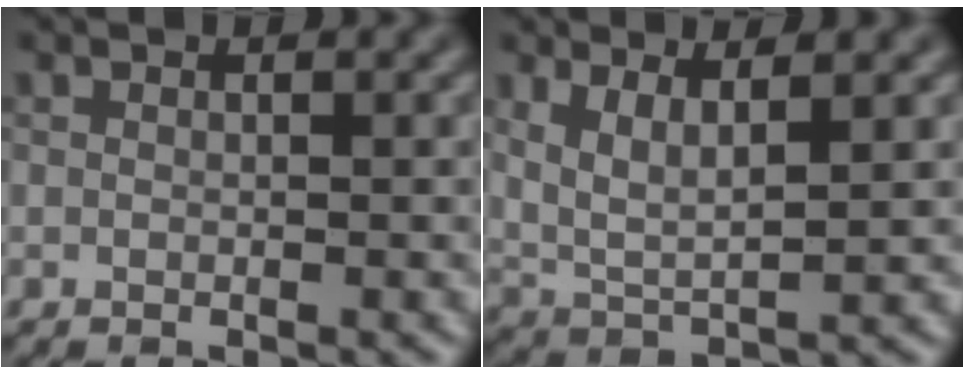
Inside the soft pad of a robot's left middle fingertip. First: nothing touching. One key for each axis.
{"total": 3.9, "fx": 1.9, "fy": 1.3, "fz": 3.1, "tx": -0.072, "ty": -0.011, "tz": 0.041}